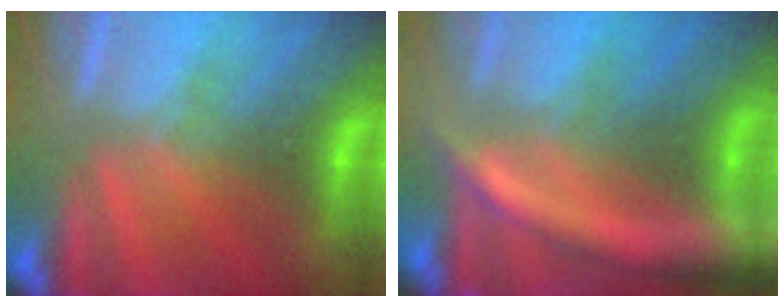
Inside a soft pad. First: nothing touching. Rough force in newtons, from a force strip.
{"total": 9.3}